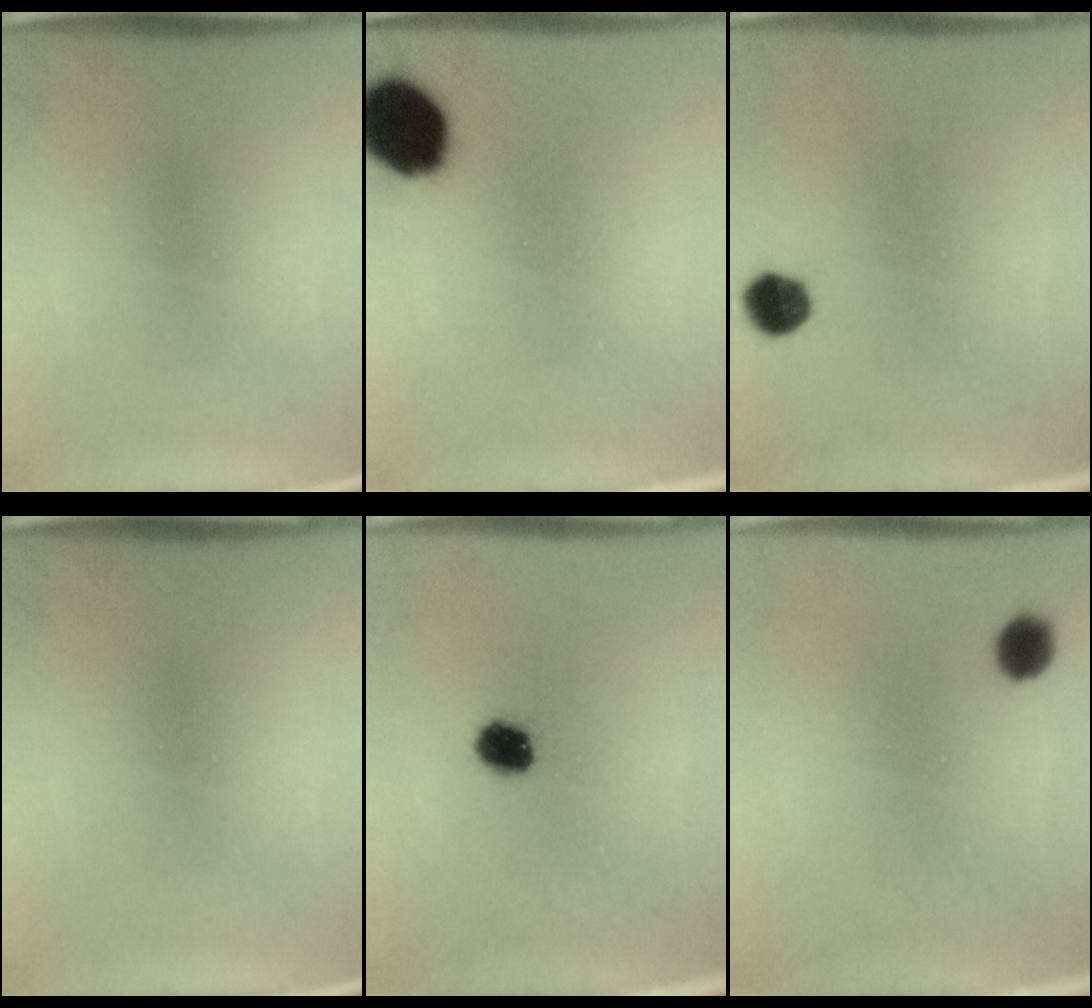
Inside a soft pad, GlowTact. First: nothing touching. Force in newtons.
{"total": 12.7}
{"total": 4.5}
{"total": 0.0}
{"total": 5.2}
{"total": 4.1}